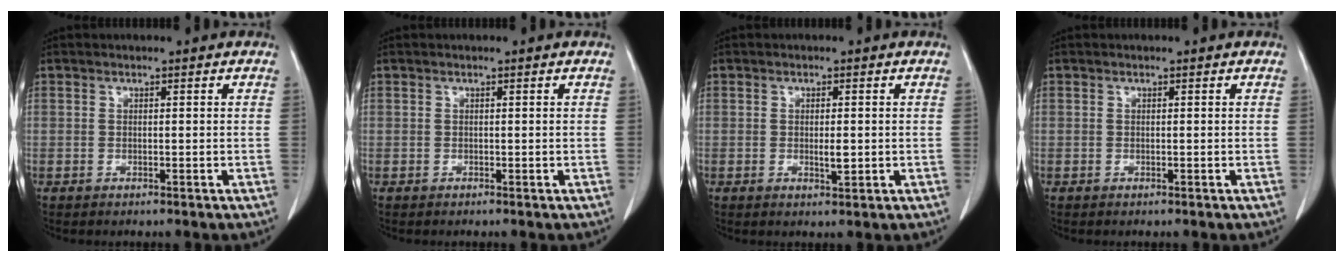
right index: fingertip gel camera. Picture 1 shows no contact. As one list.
[{"total": 0.0}, {"total": 2.2, "force": [-0.2, 0.6, 2.2], "torque": [-0.037, -0.003, -0.002]}, {"total": 0.0}]